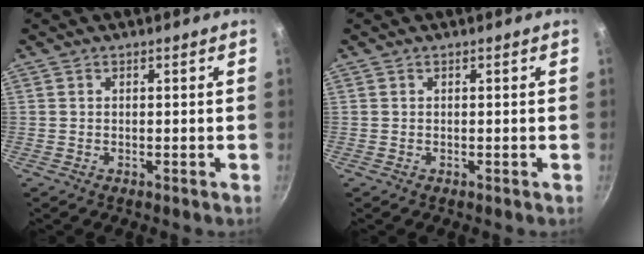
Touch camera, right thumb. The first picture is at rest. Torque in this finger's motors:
{"motor_torque": [-0.04, -0.04, 0.11, 0.11, 0.04]}